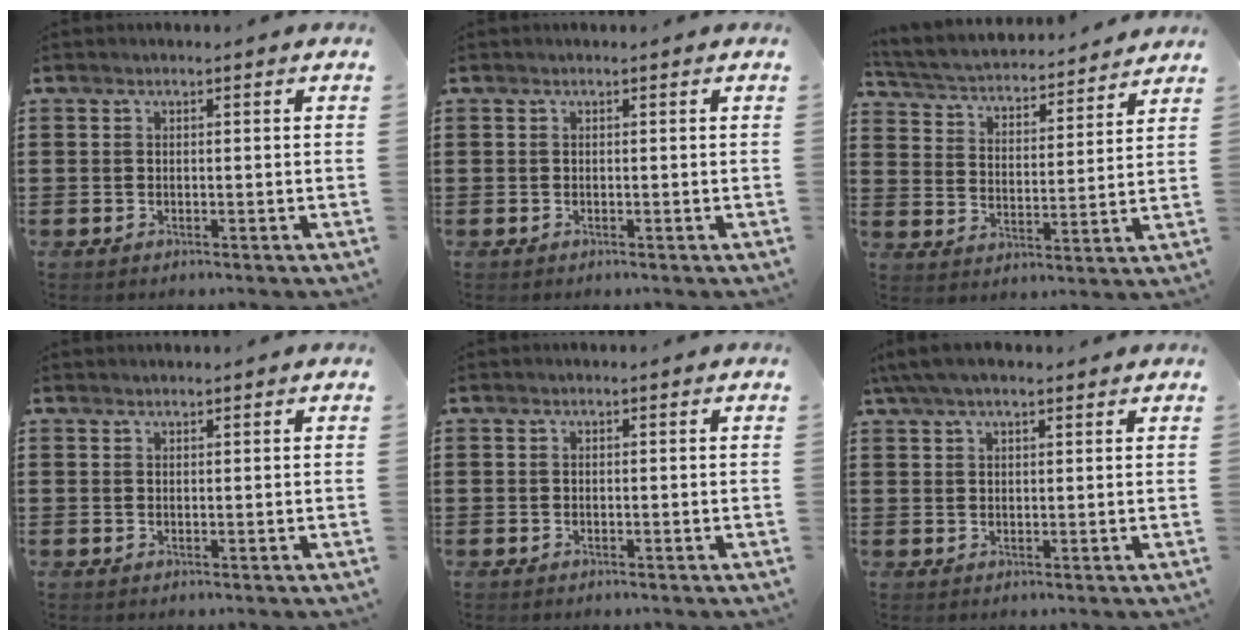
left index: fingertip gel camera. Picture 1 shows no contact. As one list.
[{"total": 0.0}, {"total": 3.4, "force": [3.3, 0.4, 0.5], "torque": [-0.033, -0.030, 0.048]}, {"total": 0.7, "force": [0.7, 0.0, 0.0], "torque": [-0.003, -0.001, 0.014]}, {"total": 0.0}, {"total": 4.1, "force": [3.0, 1.2, 2.6], "torque": [-0.057, 0.004, 0.056]}]